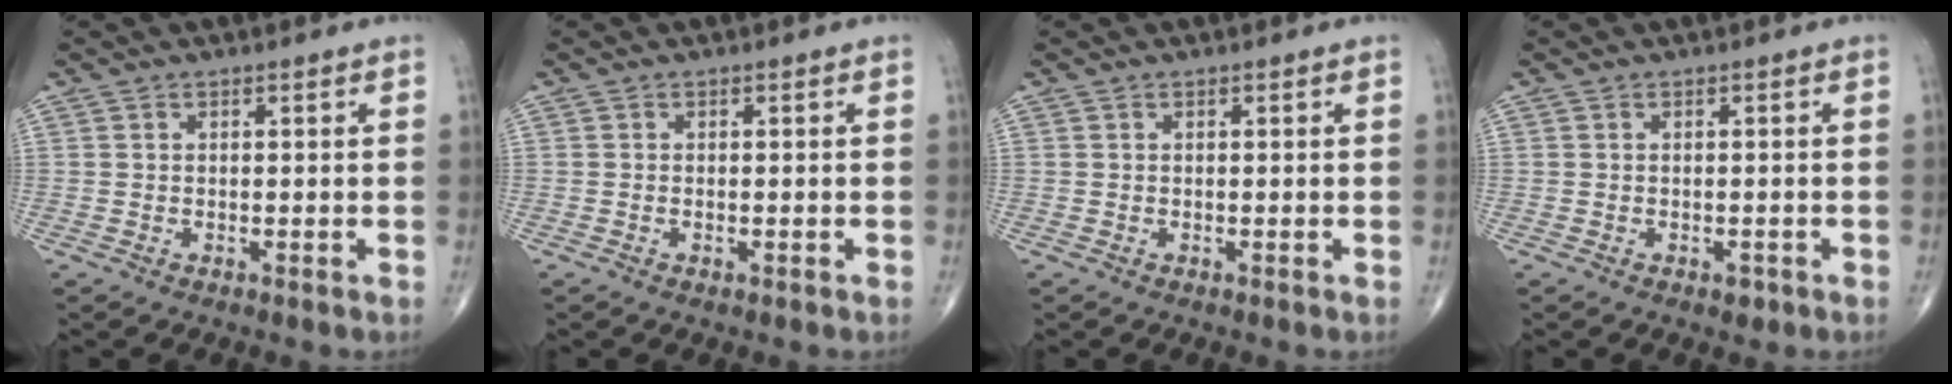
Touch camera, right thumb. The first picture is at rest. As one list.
[{"total": 0.6, "force": [-0.2, 0.3, 0.5], "torque": [-0.011, 0.001, -0.004]}, {"total": 0.0}, {"total": 1.4, "force": [-0.7, 0.8, 0.9], "torque": [-0.009, 0.001, -0.008]}]